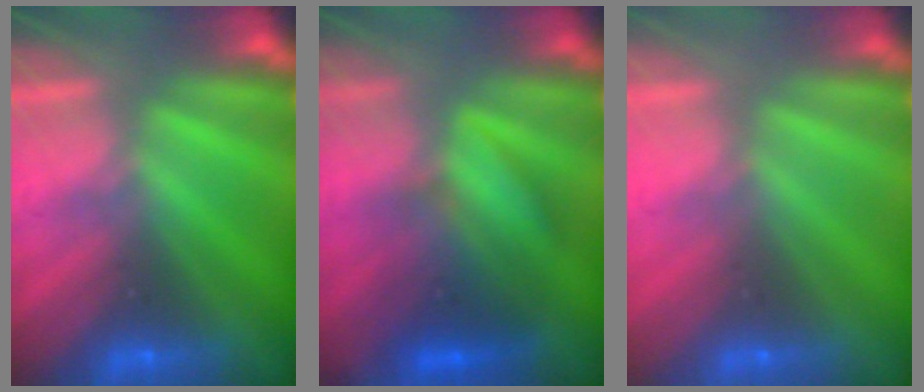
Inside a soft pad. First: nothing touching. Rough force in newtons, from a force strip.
{"total": 3.3}
{"total": 2.7}